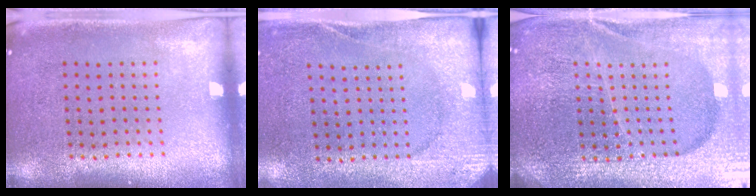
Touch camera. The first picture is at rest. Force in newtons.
{"total": 2.7, "press": 2.3, "slide": 1.3}
{"total": 5.3, "press": 4.8, "slide": 2.2}